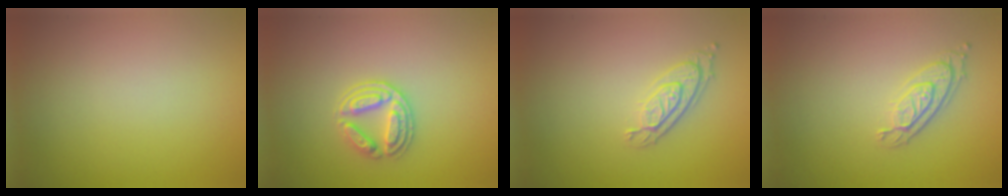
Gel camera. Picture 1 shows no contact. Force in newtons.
{"total": 2.9, "press": 2.7, "slide": 1.0}
{"total": 2.9, "press": 2.0, "slide": 2.0}
{"total": 2.9, "press": 2.0, "slide": 2.0}